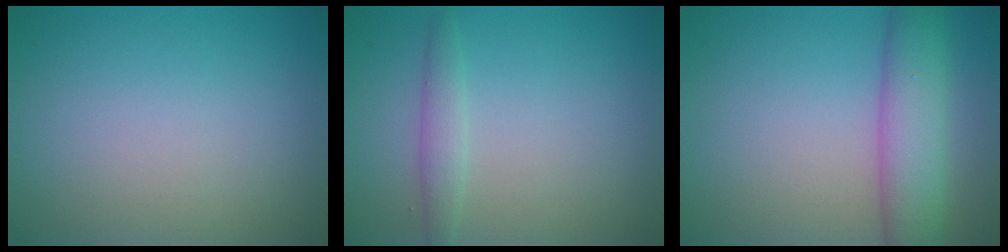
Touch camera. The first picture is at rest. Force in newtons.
{"total": 1.7, "press": 1.7, "slide": 0.1}
{"total": 5.6, "press": 5.5, "slide": 0.5}